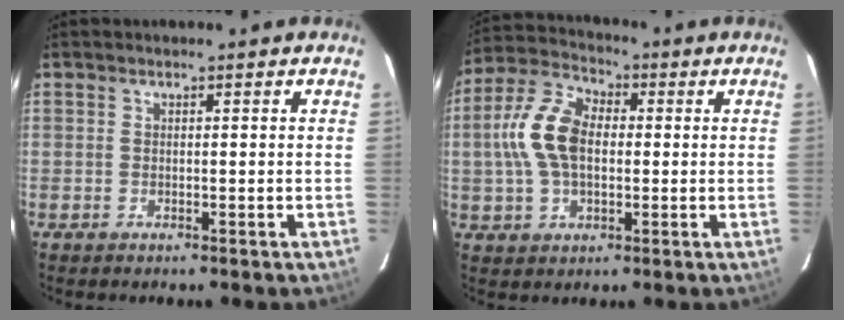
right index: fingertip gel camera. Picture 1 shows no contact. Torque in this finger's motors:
{"motor_torque": [0.44, -0.04, 0.47, 0.14]}